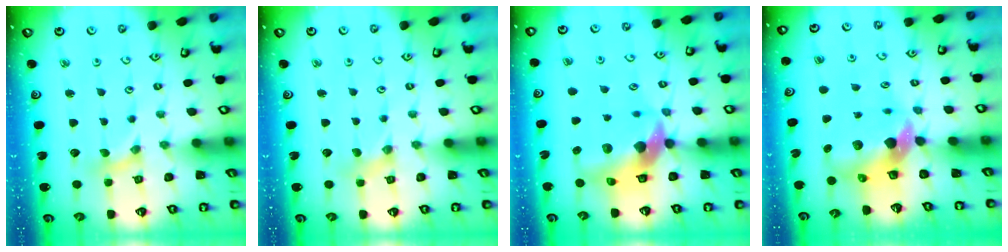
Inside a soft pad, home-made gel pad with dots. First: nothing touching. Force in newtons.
{"total": 1.0, "press": 1.0, "slide": 0.2}
{"total": 13.8, "press": 13.6, "slide": 2.0}
{"total": 8.6, "press": 8.5, "slide": 1.4}